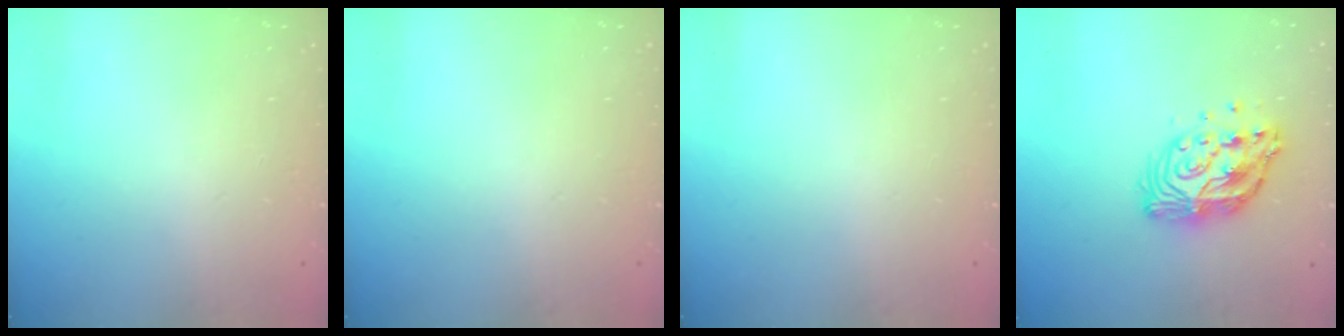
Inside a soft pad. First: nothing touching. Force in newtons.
{"total": 0.0}
{"total": 0.0}
{"total": 12.6, "press": 12.6, "slide": 1.0}